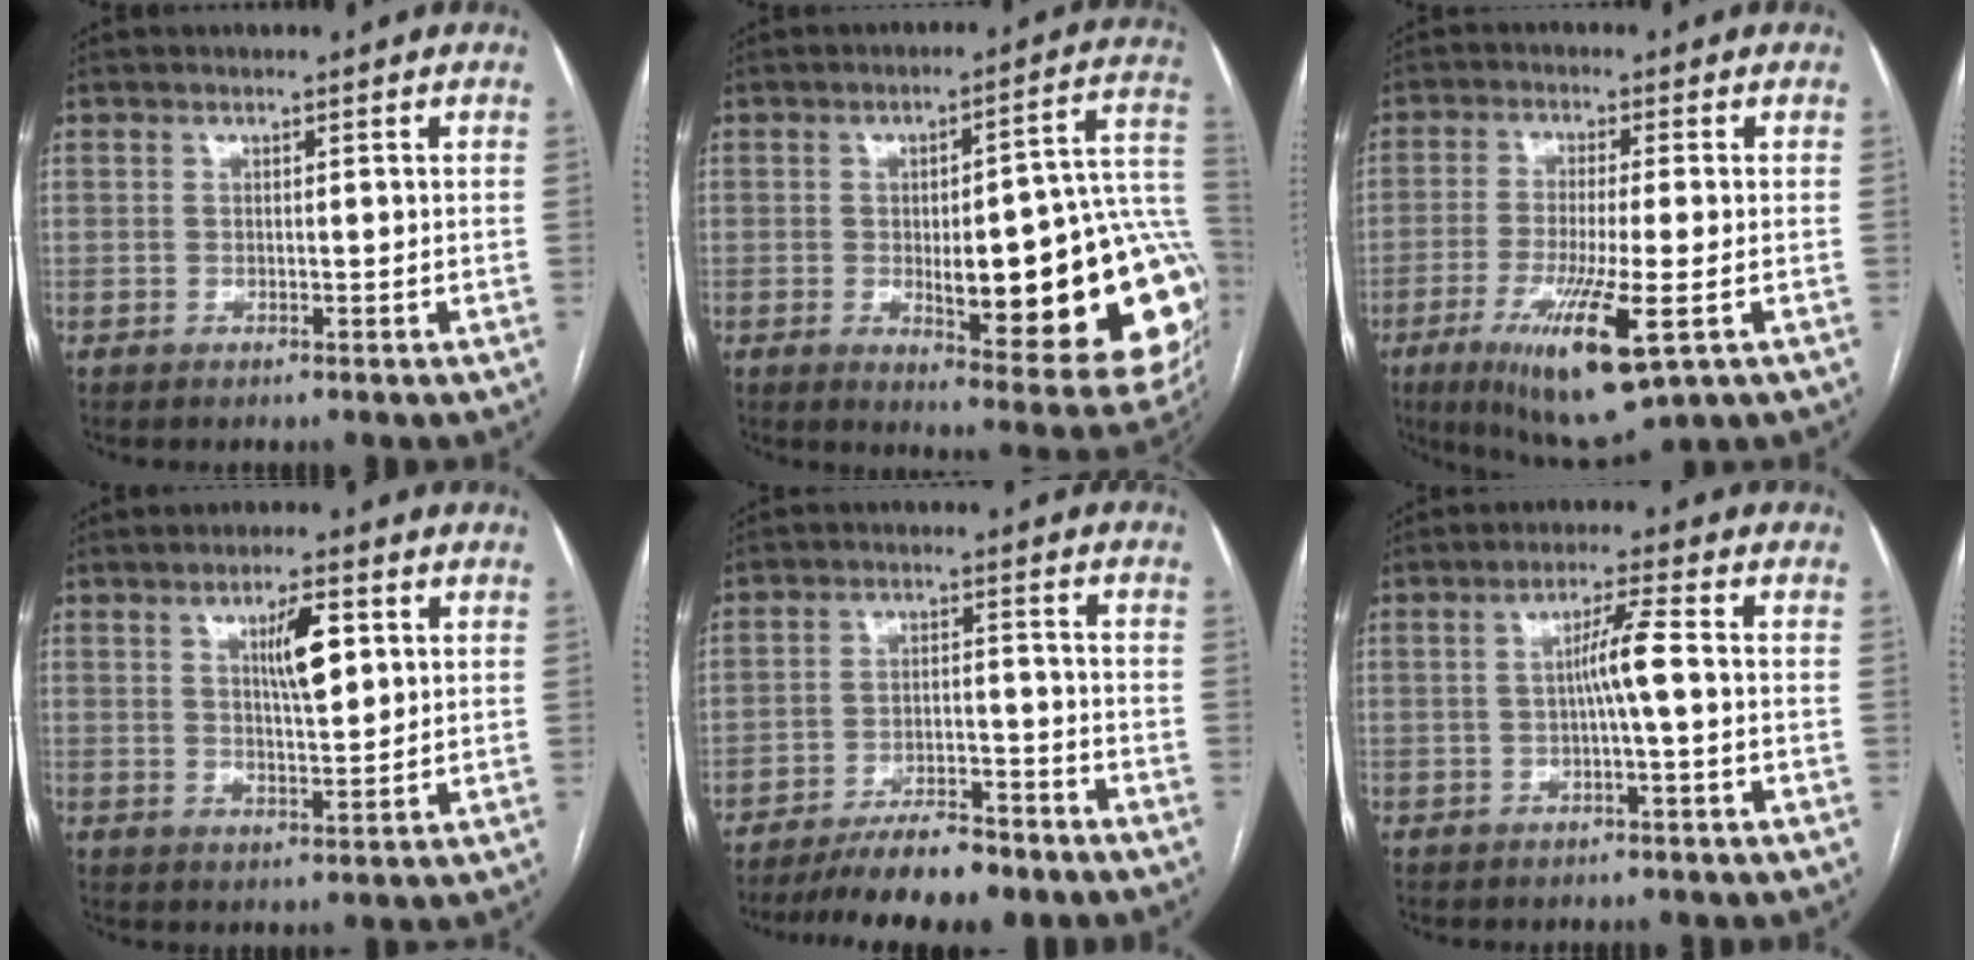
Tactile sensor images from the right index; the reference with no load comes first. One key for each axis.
{"total": 26.1, "fx": -4.2, "fy": 6.3, "fz": 25.0, "tx": -0.215, "ty": 0.022, "tz": -0.035}
{"total": 12.9, "fx": -5.1, "fy": 1.7, "fz": 11.7, "tx": -0.219, "ty": -0.041, "tz": -0.081}
{"total": 6.2, "fx": 2.2, "fy": 1.4, "fz": 5.7, "tx": -0.097, "ty": 0.003, "tz": 0.038}
{"total": 11.5, "fx": -9.8, "fy": 2.4, "fz": 5.4, "tx": -0.079, "ty": -0.001, "tz": -0.156}
{"total": 4.5, "fx": -0.4, "fy": -0.4, "fz": 4.4, "tx": -0.077, "ty": 0.011, "tz": -0.005}